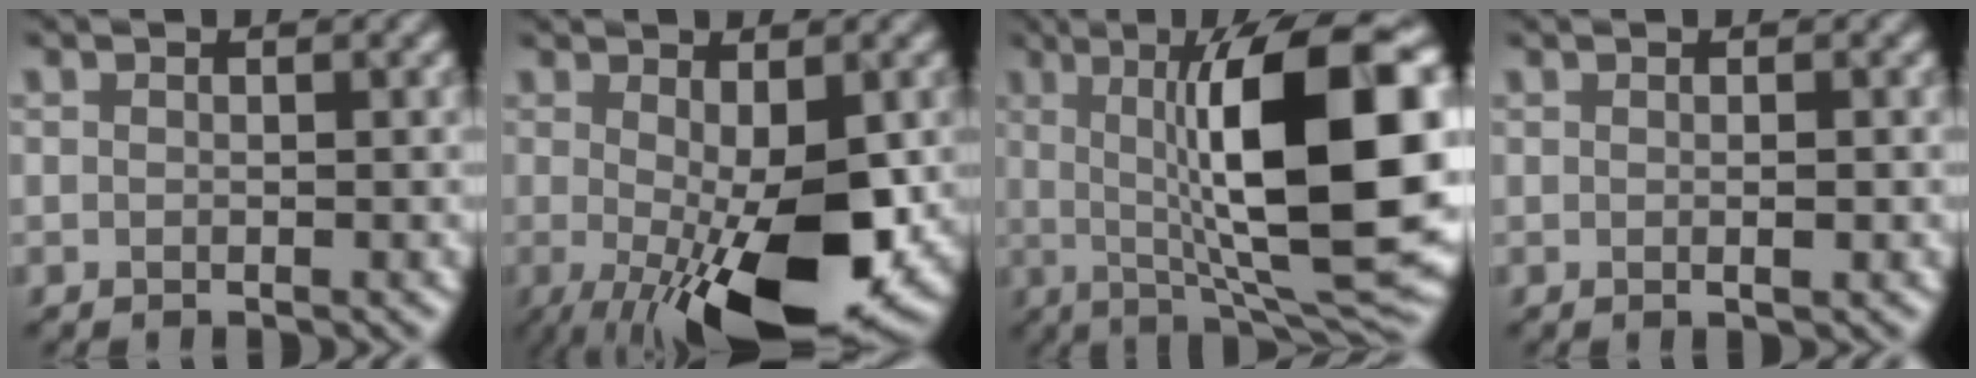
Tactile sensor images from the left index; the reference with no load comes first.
{"total": 11.5, "force": [-2.4, 3.5, 10.7], "torque": [-0.161, -0.020, -0.027]}
{"total": 15.3, "force": [1.1, 3.9, 14.8], "torque": [-0.202, 0.008, 0.012]}
{"total": 1.3, "force": [0.0, 0.3, 1.3], "torque": [-0.015, 0.003, -0.002]}